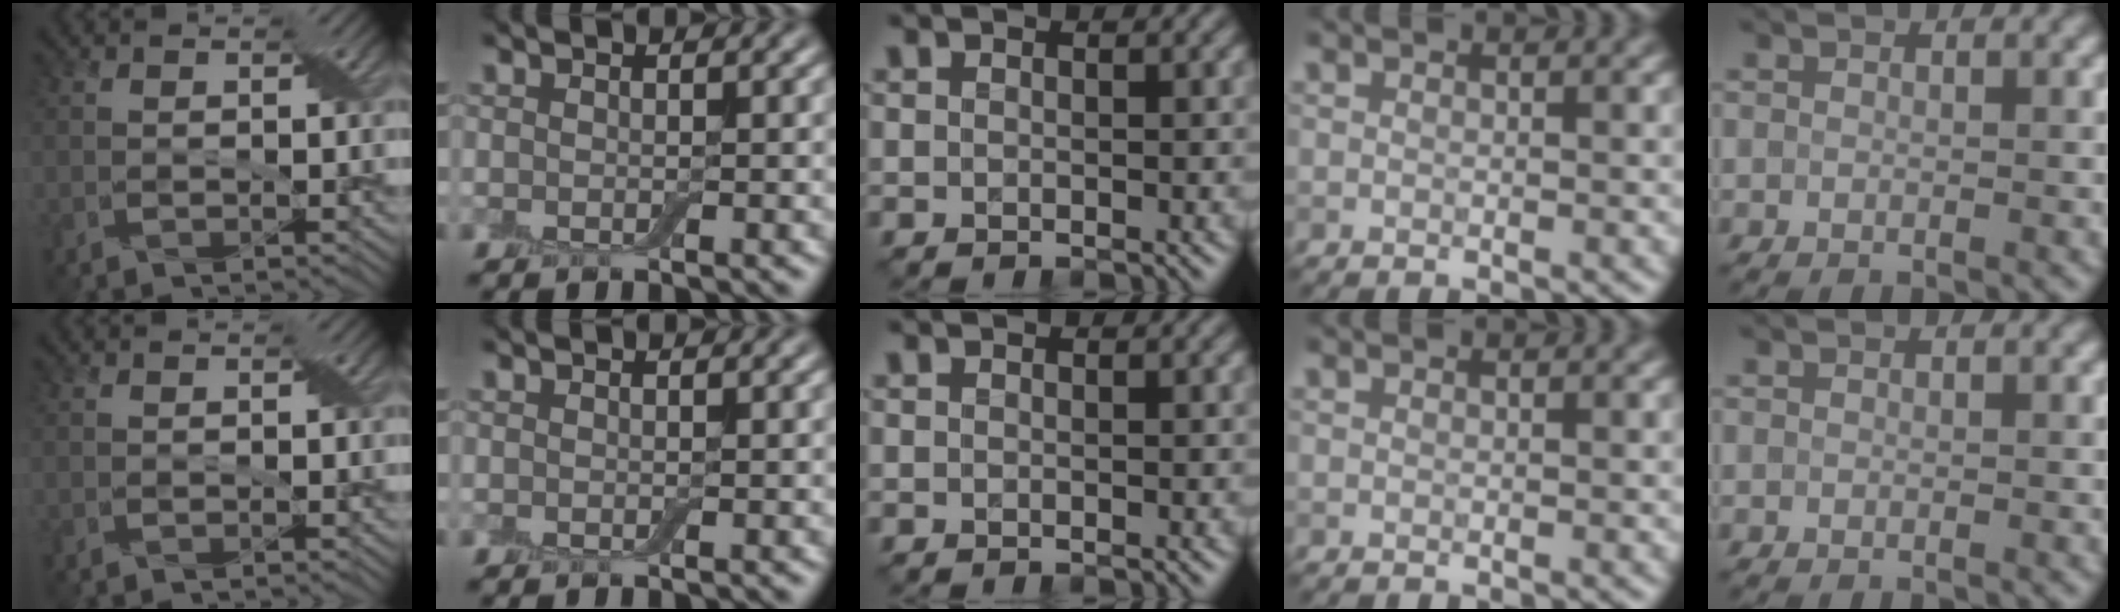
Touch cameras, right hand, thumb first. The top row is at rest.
{}